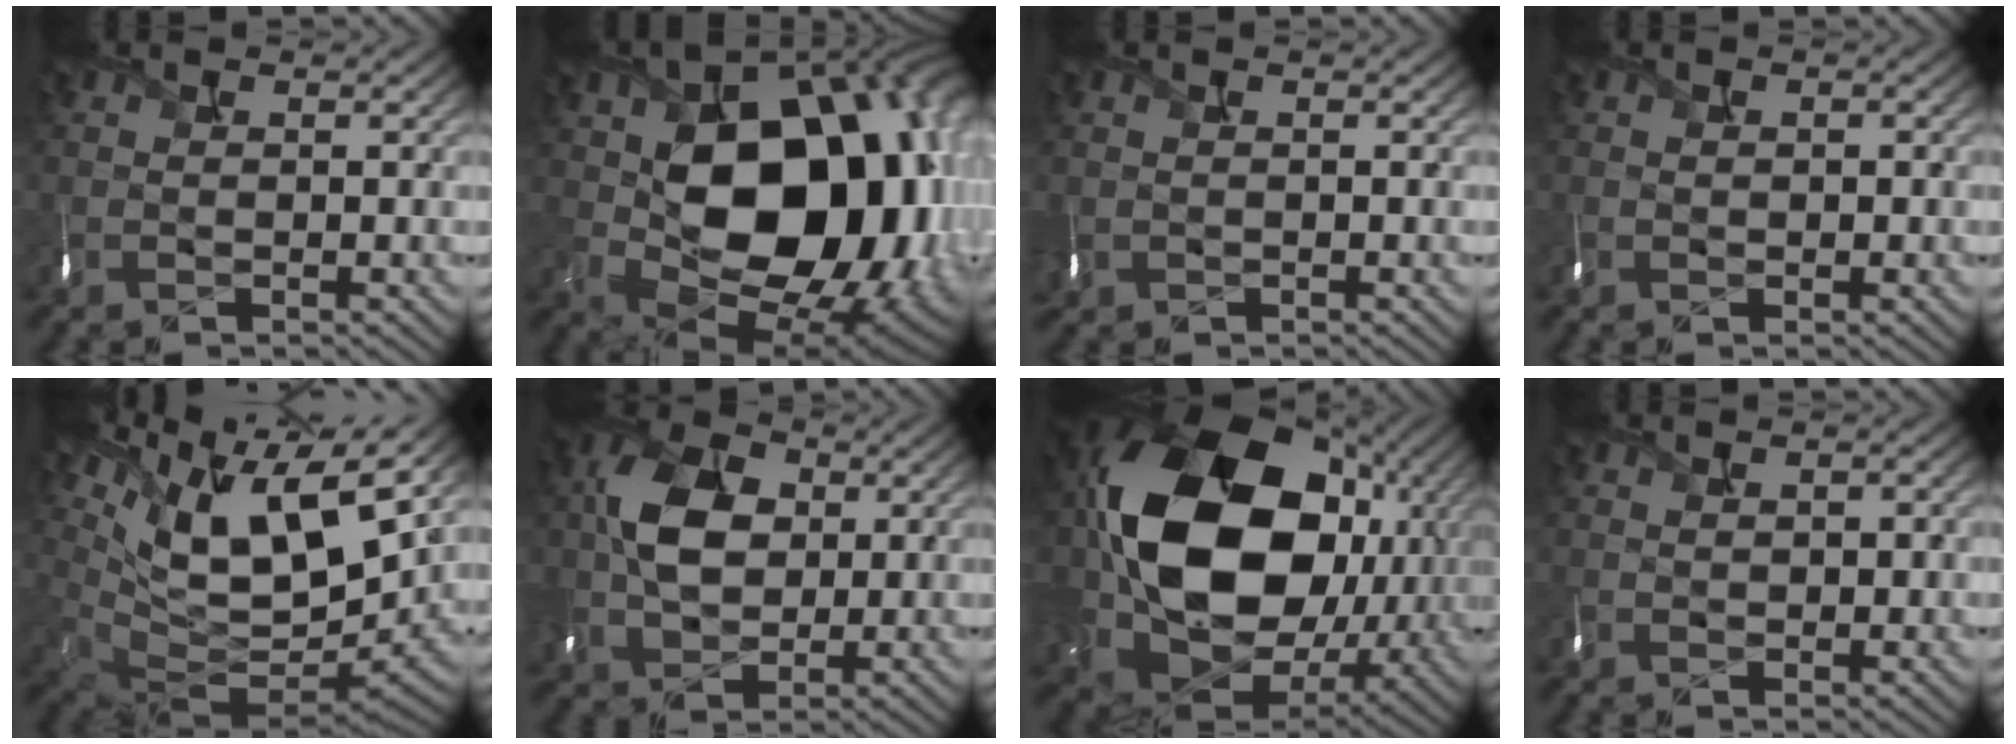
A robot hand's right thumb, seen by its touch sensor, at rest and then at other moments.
{"total": 19.4, "force": [0.3, 13.6, 13.8], "torque": [-0.215, -0.047, 0.036]}
{"total": 1.0, "force": [-0.1, 0.7, 0.6], "torque": [-0.028, -0.002, -0.002]}
{"total": 0.9, "force": [-0.2, 0.8, 0.3], "torque": [-0.006, -0.003, 0.001]}
{"total": 15.3, "force": [7.0, 6.8, 11.8], "torque": [-0.243, 0.012, 0.135]}
{"total": 8.3, "force": [1.0, 6.3, 5.3], "torque": [-0.122, 0.003, 0.012]}
{"total": 20.3, "force": [2.8, 16.0, 12.1], "torque": [-0.296, -0.039, 0.085]}
{"total": 1.3, "force": [0.2, 1.0, 0.8], "torque": [-0.017, -0.002, 0.009]}